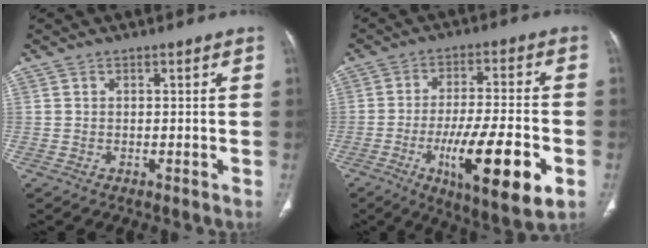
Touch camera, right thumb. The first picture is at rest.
{"total": 17.9, "force": [-6.1, 4.5, 16.2], "torque": [-0.264, 0.007, -0.088]}